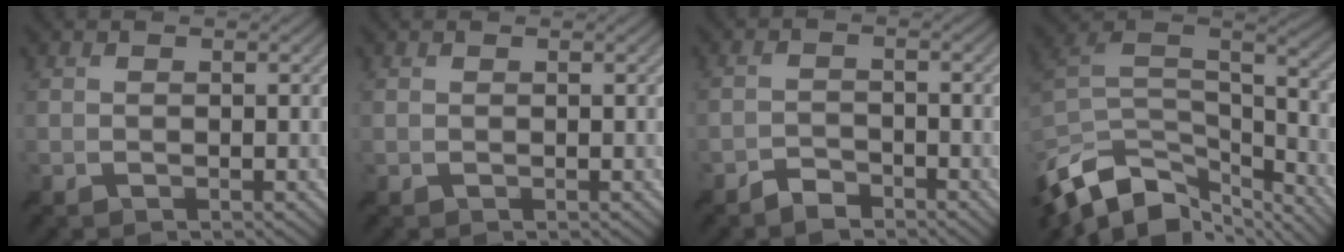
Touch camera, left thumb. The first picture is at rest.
{"total": 0.0}
{"total": 2.6, "force": [-2.3, 1.0, 0.6], "torque": [-0.007, 0.002, -0.047]}
{"total": 14.1, "force": [-9.7, 6.8, 7.5], "torque": [-0.209, -0.013, -0.159]}